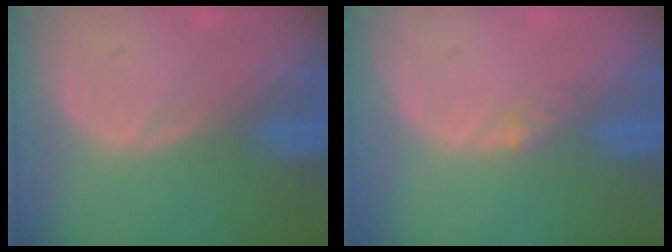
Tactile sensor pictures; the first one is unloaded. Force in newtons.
{"total": 1.6, "press": 1.3, "slide": 0.9}